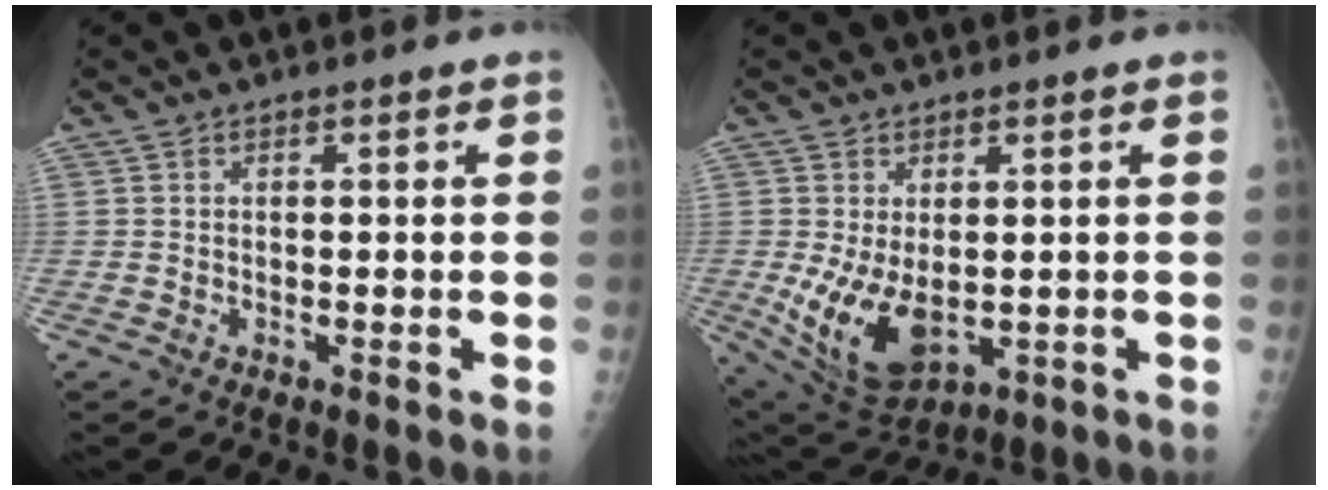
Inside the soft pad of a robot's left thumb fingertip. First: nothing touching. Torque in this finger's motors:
{"motor_torque": [0.70, 0.98, 0.49, -0.33, 0.21]}